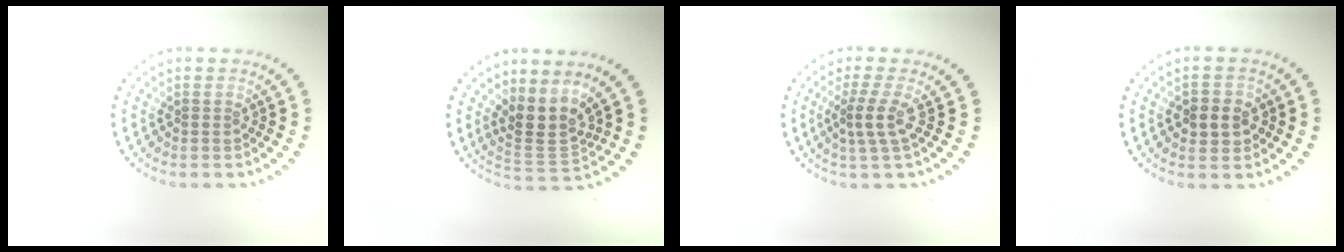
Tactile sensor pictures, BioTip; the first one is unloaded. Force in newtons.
{"total": 3.4, "press": 2.6, "slide": 2.2}
{"total": 2.4, "press": 1.9, "slide": 1.6}
{"total": 2.7, "press": 2.7, "slide": 0.6}